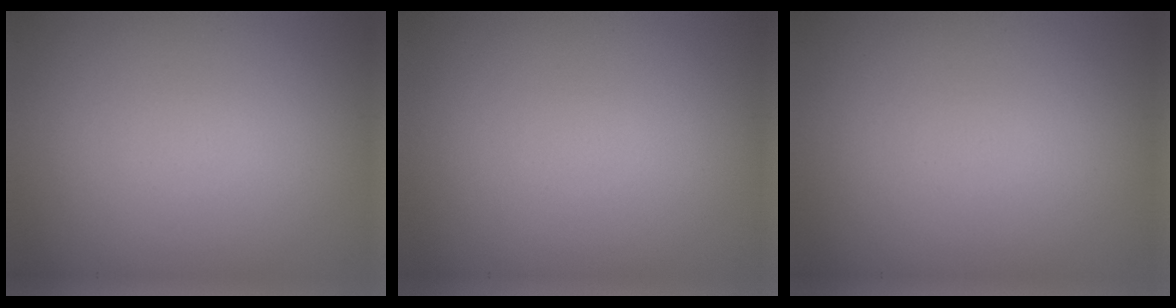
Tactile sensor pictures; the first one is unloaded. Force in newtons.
{"total": 0.0}
{"total": 0.0}